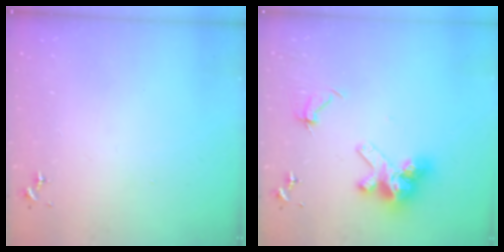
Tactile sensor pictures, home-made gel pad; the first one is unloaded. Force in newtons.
{"total": 13.6, "press": 13.5, "slide": 1.5}